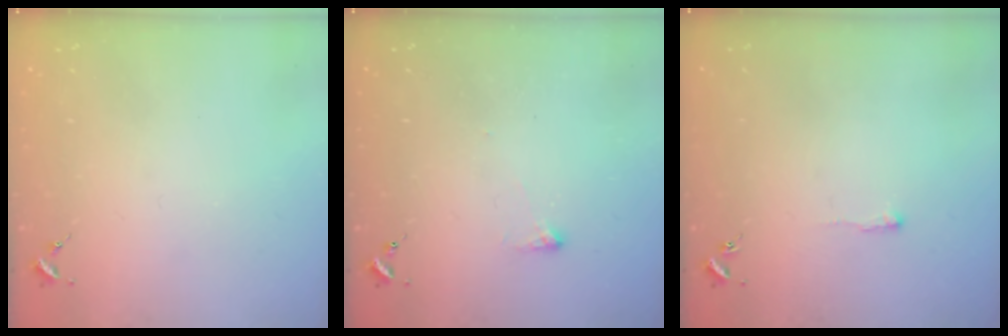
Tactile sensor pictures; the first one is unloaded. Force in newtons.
{"total": 2.4, "press": 2.4, "slide": 0.5}
{"total": 2.1, "press": 2.1, "slide": 0.4}